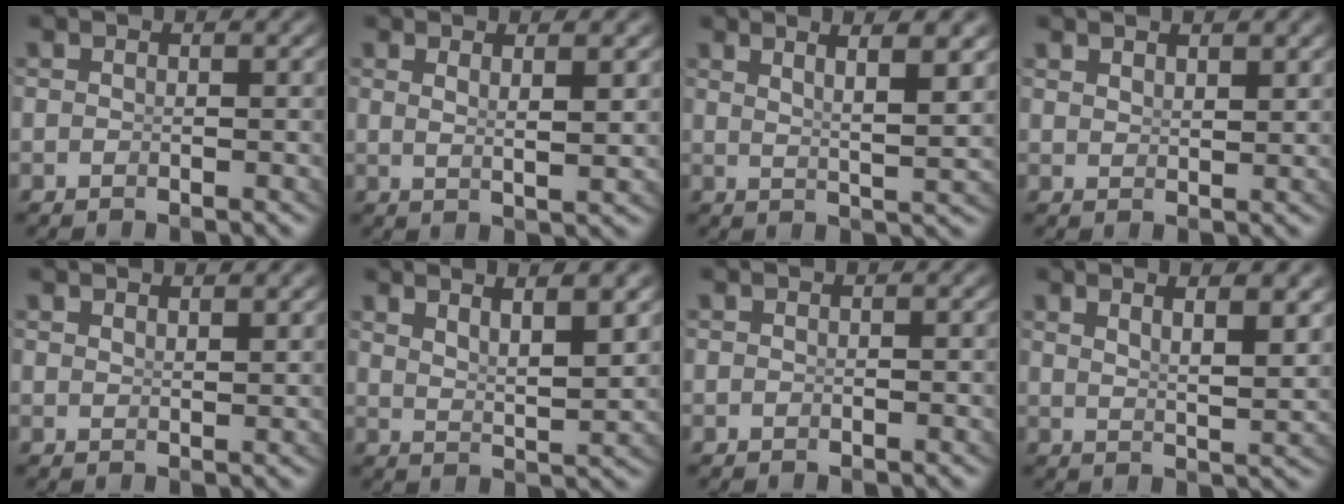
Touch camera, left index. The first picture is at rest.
{"total": 2.1, "force": [1.0, -0.6, 1.7], "torque": [-0.034, -0.017, 0.032]}
{"total": 5.4, "force": [3.3, 0.7, 4.3], "torque": [-0.057, -0.001, 0.058]}
{"total": 1.6, "force": [1.5, -0.5, 0.3], "torque": [0.001, -0.010, 0.037]}
{"total": 1.4, "force": [1.3, -0.7, 0.2], "torque": [0.006, -0.010, 0.030]}
{"total": 5.2, "force": [3.3, 1.4, 3.9], "torque": [-0.053, -0.004, 0.059]}
{"total": 0.0}
{"total": 4.2, "force": [2.6, 0.5, 3.2], "torque": [-0.046, -0.008, 0.050]}